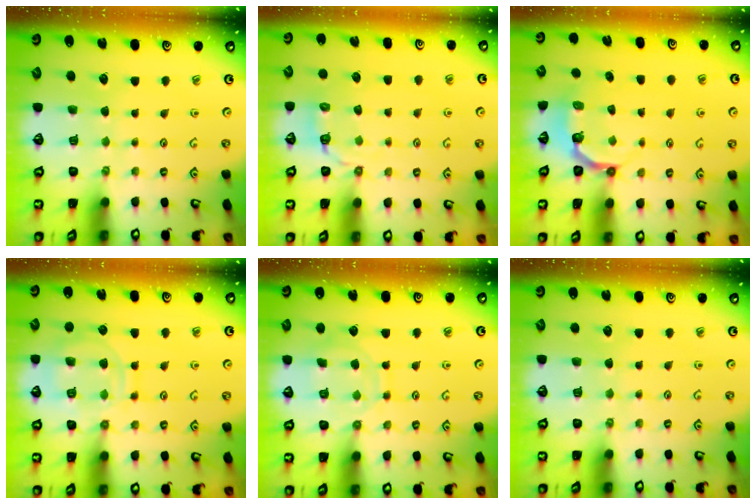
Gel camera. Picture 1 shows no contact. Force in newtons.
{"total": 3.0, "press": 1.6, "slide": 2.5}
{"total": 5.1, "press": 4.0, "slide": 3.1}
{"total": 13.1, "press": 13.1, "slide": 1.1}
{"total": 10.2, "press": 10.2, "slide": 0.9}
{"total": 0.0}